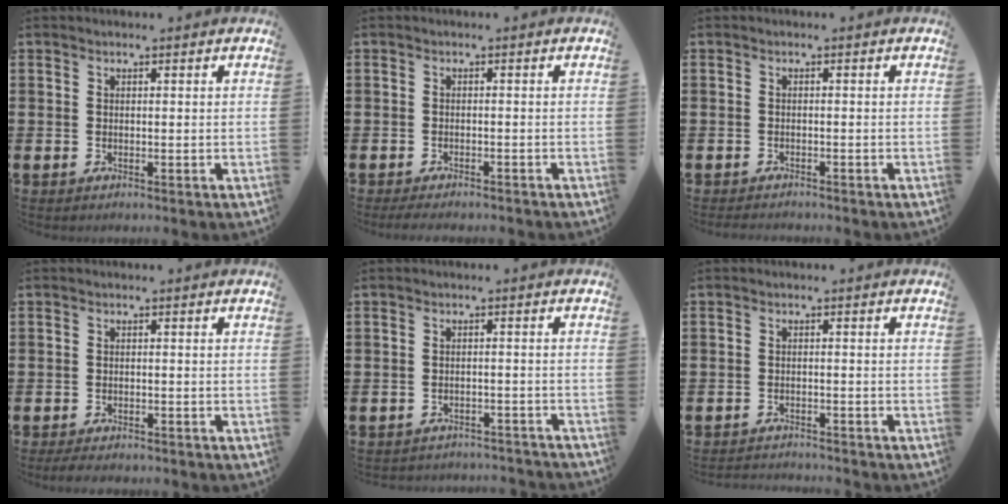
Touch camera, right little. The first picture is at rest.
{"total": 1.3, "force": [-1.2, 0.1, 0.6], "torque": [-0.010, 0.001, -0.024]}
{"total": 0.8, "force": [-0.8, 0.0, -0.1], "torque": [-0.001, -0.005, -0.016]}
{"total": 1.2, "force": [-1.1, 0.3, 0.3], "torque": [-0.008, -0.001, -0.024]}
{"total": 1.8, "force": [-1.8, 0.0, -0.2], "torque": [-0.001, 0.000, -0.039]}
{"total": 1.6, "force": [-1.6, -0.1, -0.1], "torque": [-0.003, 0.003, -0.034]}